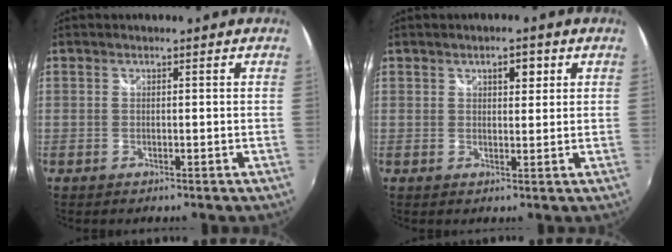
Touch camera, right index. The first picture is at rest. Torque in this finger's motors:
{"motor_torque": [0.04, 0.02, 0.15, 0.01]}